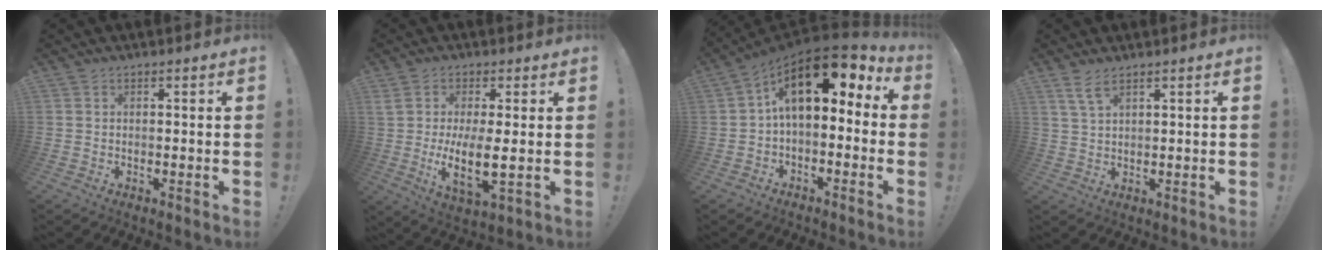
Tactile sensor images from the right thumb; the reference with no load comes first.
{"total": 10.0, "force": [0.6, 2.8, 9.5], "torque": [-0.172, -0.027, 0.009]}
{"total": 13.0, "force": [5.3, 6.1, 10.2], "torque": [-0.155, -0.036, 0.093]}
{"total": 4.3, "force": [2.9, 1.1, 3.0], "torque": [-0.057, -0.010, 0.054]}